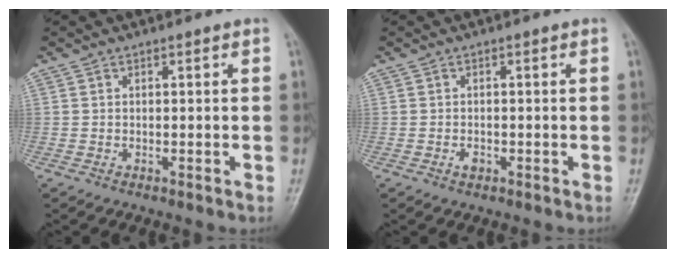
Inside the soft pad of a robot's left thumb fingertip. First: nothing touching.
{"total": 1.2, "force": [-0.5, 0.8, 0.7], "torque": [-0.009, 0.001, -0.009]}